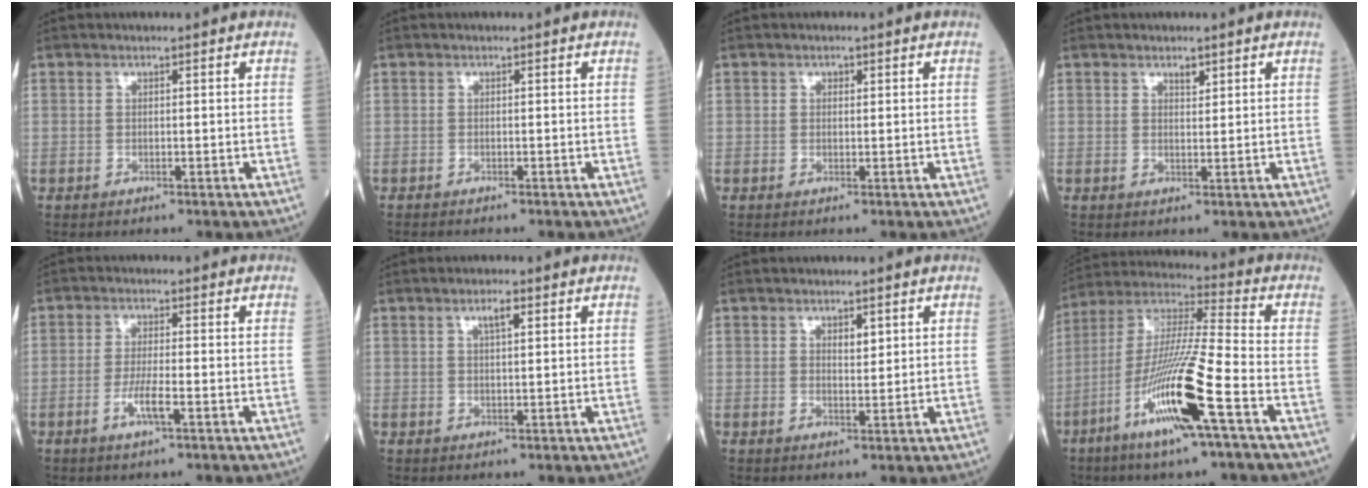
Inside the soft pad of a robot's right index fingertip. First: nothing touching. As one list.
[{"total": 1.3, "force": [-1.2, 0.1, 0.5], "torque": [-0.009, -0.003, -0.018]}, {"total": 0.9, "force": [0.3, 0.7, 0.4], "torque": [-0.006, 0.002, 0.004]}, {"total": 1.4, "force": [1.0, 0.5, 0.8], "torque": [-0.012, -0.002, 0.015]}, {"total": 3.8, "force": [-1.5, 0.2, 3.5], "torque": [-0.070, -0.005, -0.030]}, {"total": 2.3, "force": [1.2, 0.4, 2.0], "torque": [-0.037, 0.002, 0.020]}, {"total": 1.8, "force": [0.9, 0.8, 1.3], "torque": [-0.019, -0.001, 0.015]}, {"total": 16.6, "force": [-7.1, -0.1, 15.0], "torque": [-0.306, -0.017, -0.135]}]